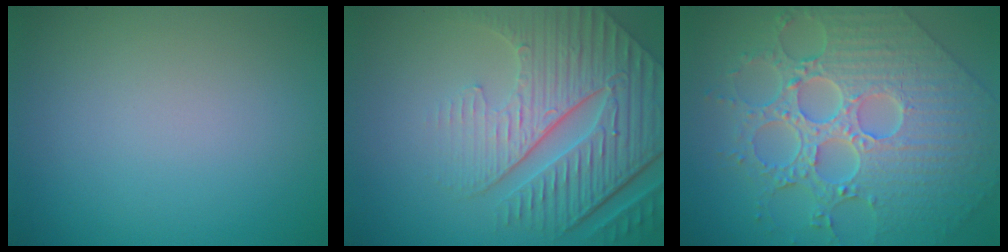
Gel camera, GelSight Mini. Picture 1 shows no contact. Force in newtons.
{"total": 8.8, "press": 6.2, "slide": 6.3}
{"total": 9.4, "press": 7.1, "slide": 6.3}